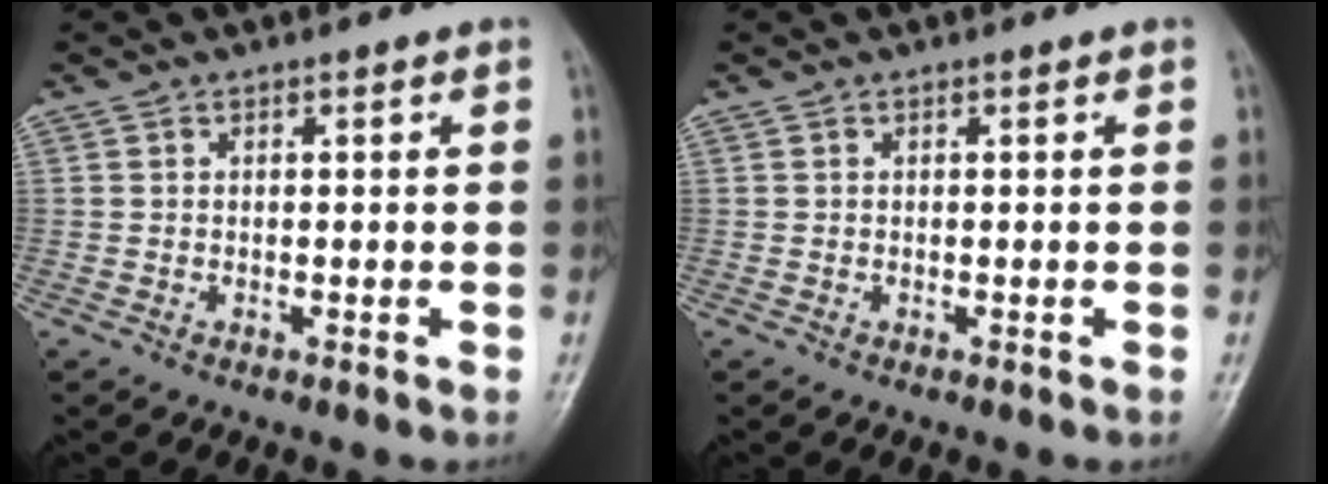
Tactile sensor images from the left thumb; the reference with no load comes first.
{"total": 0.0}